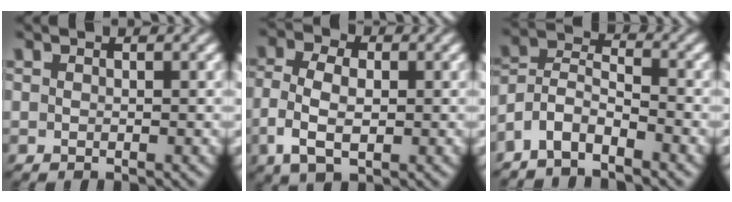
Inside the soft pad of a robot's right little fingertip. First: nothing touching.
{"total": 5.0, "force": [-0.5, 3.4, 3.6], "torque": [-0.074, -0.013, -0.002]}
{"total": 8.3, "force": [-2.9, 7.2, 3.0], "torque": [-0.091, -0.034, -0.058]}